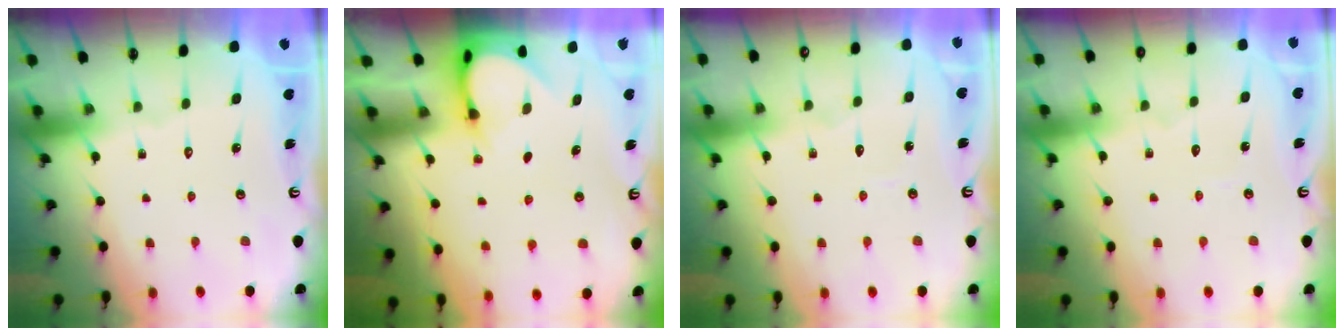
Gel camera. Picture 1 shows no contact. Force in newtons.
{"total": 4.0, "press": 3.9, "slide": 0.3}
{"total": 3.7, "press": 3.6, "slide": 0.4}
{"total": 2.8, "press": 2.8, "slide": 0.3}